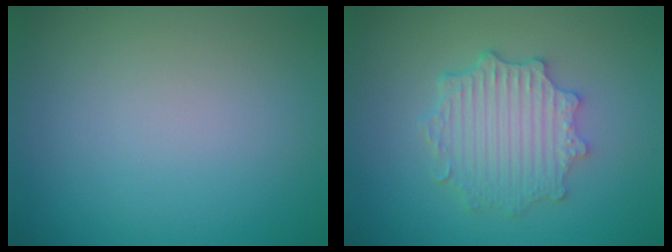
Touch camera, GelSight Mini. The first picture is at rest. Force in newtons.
{"total": 4.6, "press": 3.7, "slide": 2.7}